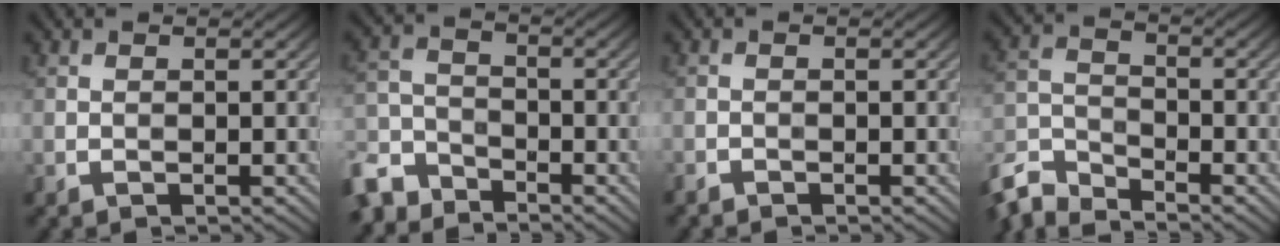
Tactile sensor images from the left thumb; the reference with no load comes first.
{"total": 7.5, "force": [-5.9, 3.7, 2.7], "torque": [-0.068, -0.011, -0.138]}
{"total": 1.0, "force": [-0.9, 0.3, 0.1], "torque": [-0.002, -0.003, -0.020]}
{"total": 6.9, "force": [-6.3, 1.8, 2.2], "torque": [-0.056, -0.015, -0.144]}